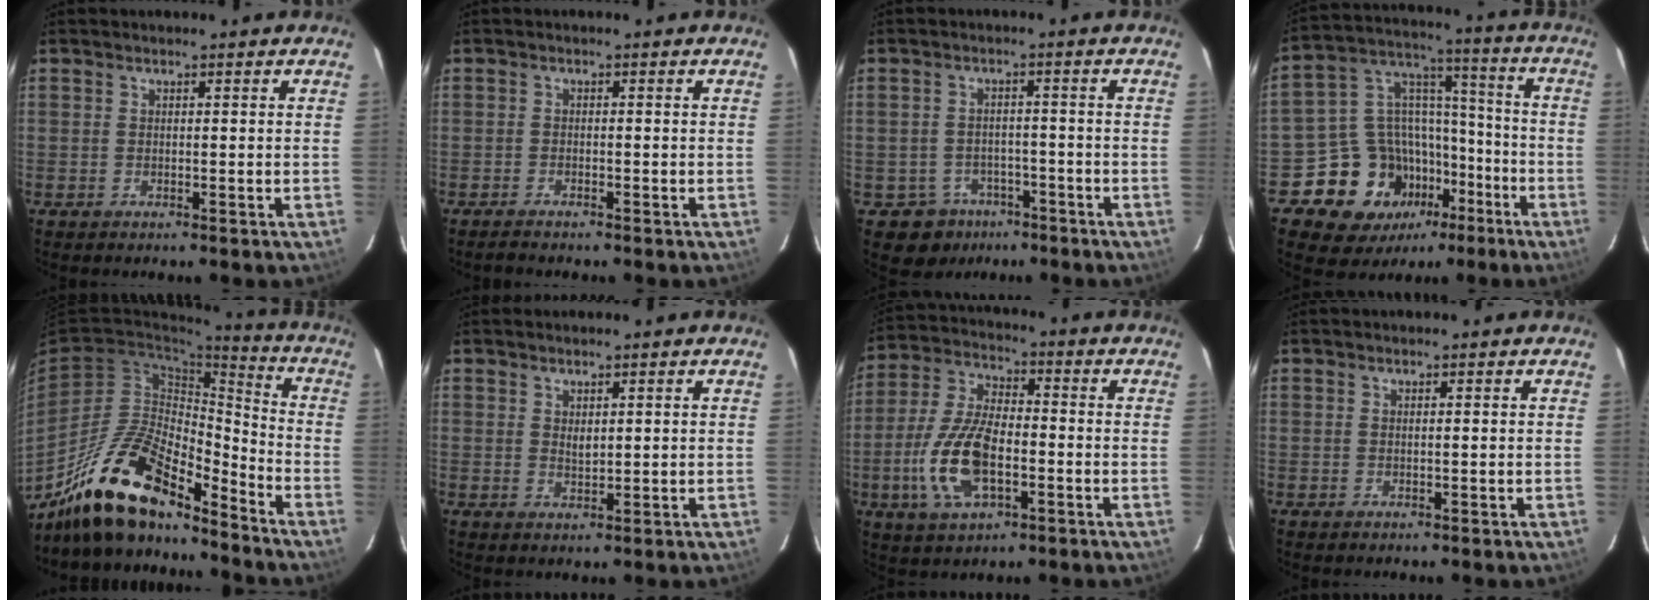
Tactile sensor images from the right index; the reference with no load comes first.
{"total": 2.1, "force": [-2.0, 0.2, 0.8], "torque": [-0.025, -0.008, -0.035]}
{"total": 6.3, "force": [-3.9, 4.8, 0.6], "torque": [-0.025, 0.024, -0.049]}
{"total": 17.2, "force": [-9.4, 13.2, 5.8], "torque": [-0.132, 0.058, -0.135]}
{"total": 18.9, "force": [-15.0, 5.8, 10.0], "torque": [-0.199, 0.000, -0.273]}
{"total": 1.7, "force": [0.8, 0.9, 1.2], "torque": [-0.019, -0.001, 0.016]}
{"total": 14.1, "force": [-4.0, 6.5, 11.8], "torque": [-0.257, 0.000, -0.075]}
{"total": 0.0}